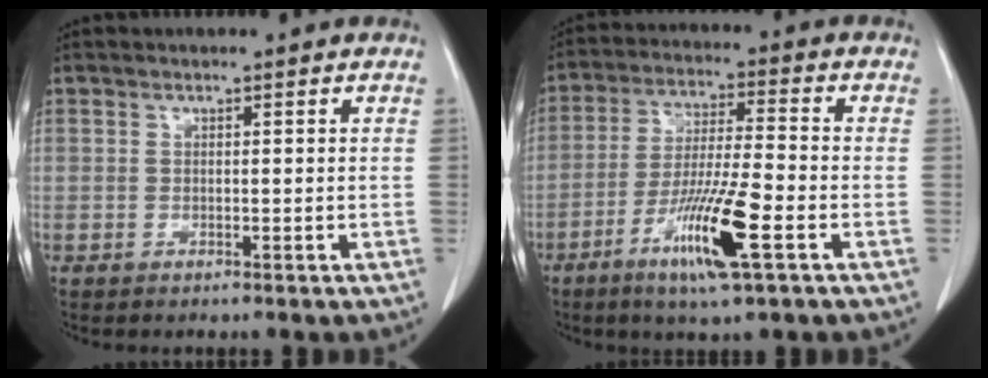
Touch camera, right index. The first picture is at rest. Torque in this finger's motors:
{"motor_torque": [0.92, -0.80, 0.35, 0.08]}